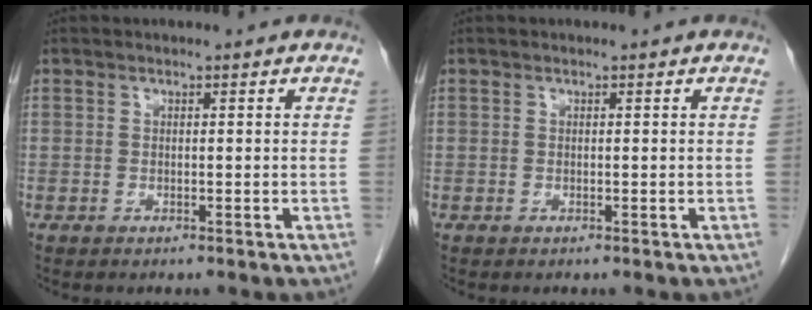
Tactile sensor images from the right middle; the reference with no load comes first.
{"total": 0.0}